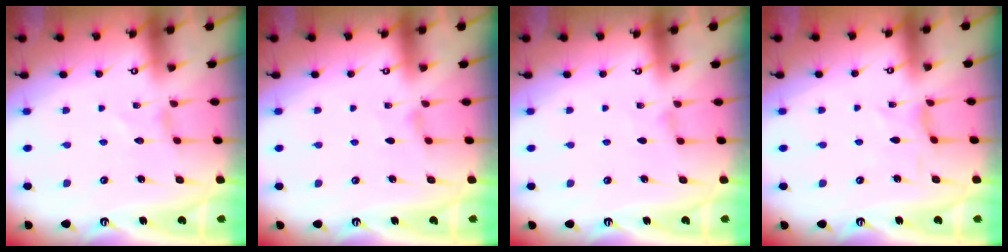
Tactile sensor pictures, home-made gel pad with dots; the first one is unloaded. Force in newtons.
{"total": 1.8, "press": 1.7, "slide": 0.4}
{"total": 0.8, "press": 0.7, "slide": 0.3}
{"total": 1.8, "press": 1.8, "slide": 0.3}